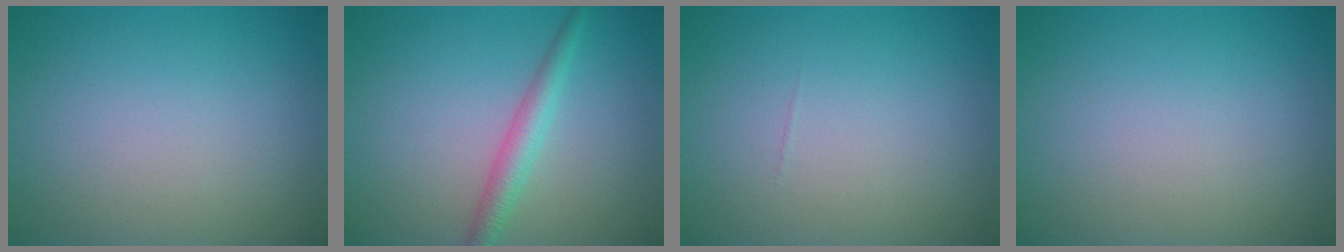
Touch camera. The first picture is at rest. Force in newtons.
{"total": 2.5, "press": 2.5, "slide": 0.1}
{"total": 0.0}
{"total": 0.0}